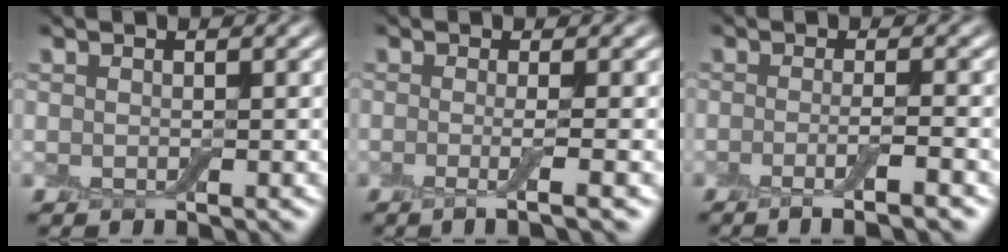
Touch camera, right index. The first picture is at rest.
{"total": 2.9, "force": [-0.5, 0.7, 2.8], "torque": [-0.037, -0.008, -0.016]}
{"total": 3.5, "force": [-1.5, 0.6, 3.1], "torque": [-0.043, -0.004, -0.033]}